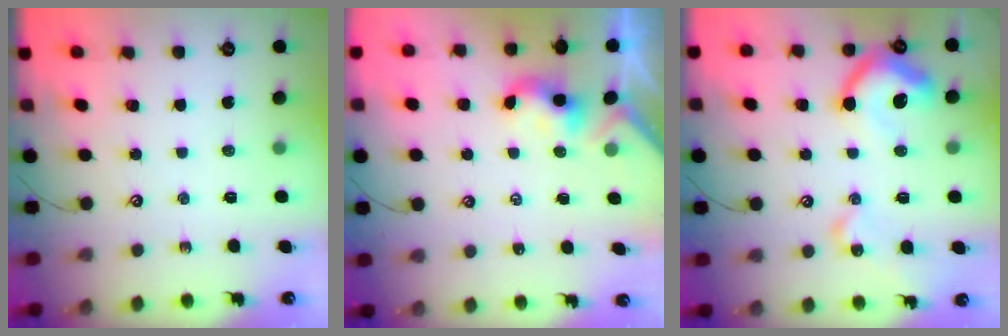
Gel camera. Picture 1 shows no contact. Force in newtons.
{"total": 2.4, "press": 2.4, "slide": 0.2}
{"total": 15.3, "press": 15.2, "slide": 1.8}